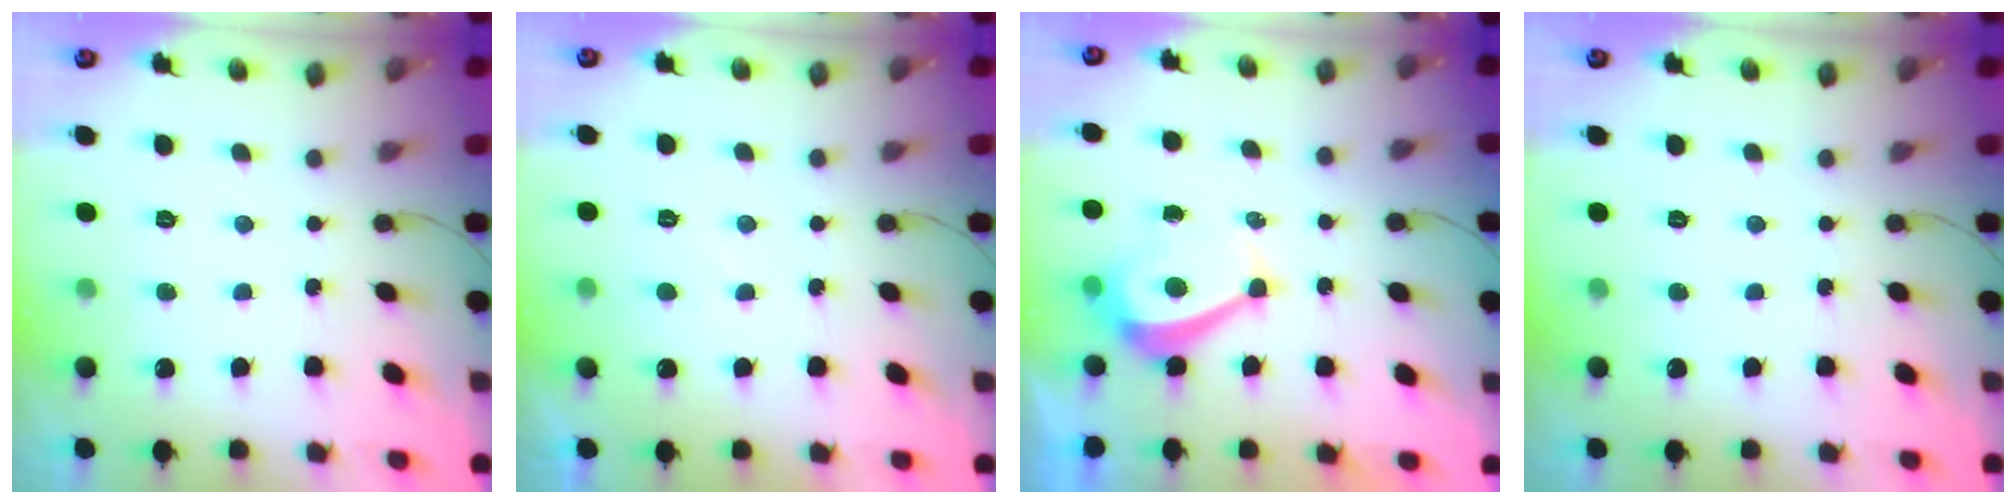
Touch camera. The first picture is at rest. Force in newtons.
{"total": 1.3, "press": 1.2, "slide": 0.5}
{"total": 4.4, "press": 4.3, "slide": 0.6}
{"total": 0.0}